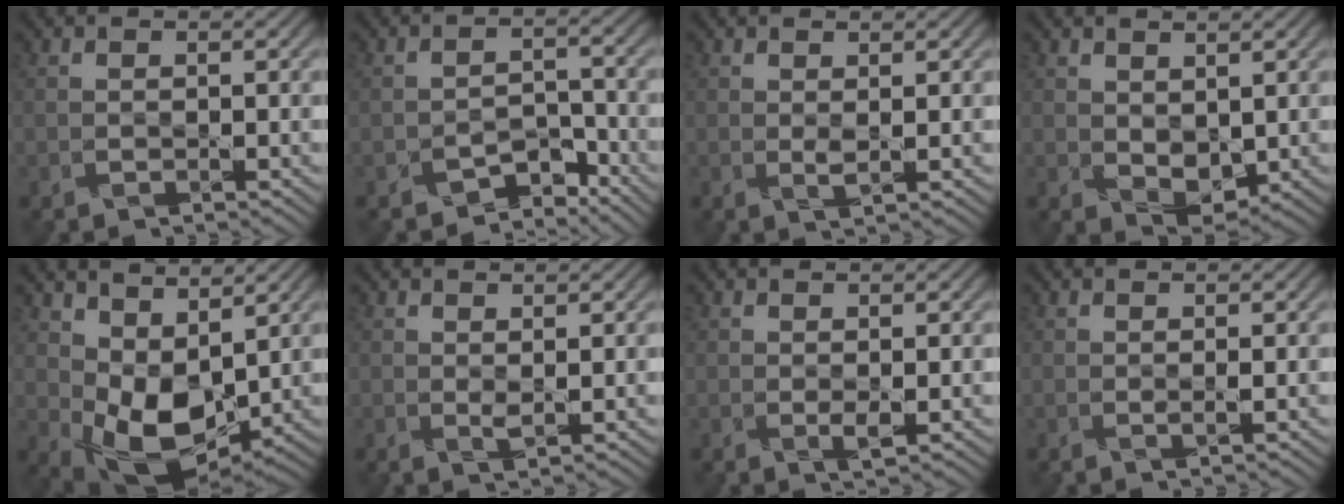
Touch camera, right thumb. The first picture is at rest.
{"total": 4.0, "force": [-3.5, 1.7, 1.0], "torque": [-0.006, 0.004, -0.062]}
{"total": 1.0, "force": [0.6, 0.0, 0.8], "torque": [-0.020, -0.001, 0.012]}
{"total": 2.9, "force": [1.0, 1.9, 2.0], "torque": [-0.040, -0.009, 0.024]}
{"total": 8.8, "force": [3.0, 5.2, 6.4], "torque": [-0.137, -0.010, 0.058]}
{"total": 1.0, "force": [0.6, 0.2, 0.7], "torque": [-0.018, -0.002, 0.014]}
{"total": 1.1, "force": [0.2, 0.4, 1.0], "torque": [-0.021, -0.004, 0.006]}
{"total": 0.5, "force": [0.2, -0.2, 0.4], "torque": [-0.007, 0.000, 0.002]}